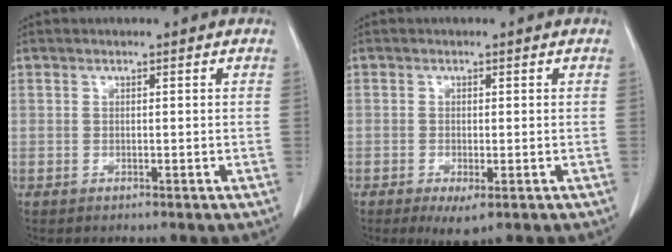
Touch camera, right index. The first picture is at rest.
{"total": 3.2, "force": [-1.6, 1.1, 2.6], "torque": [-0.041, -0.005, -0.019]}